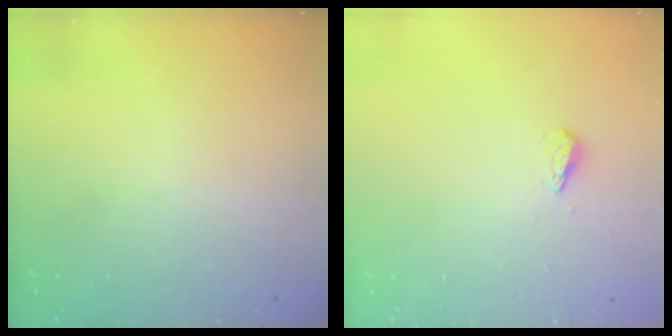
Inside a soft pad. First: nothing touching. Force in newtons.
{"total": 2.7, "press": 2.6, "slide": 0.4}